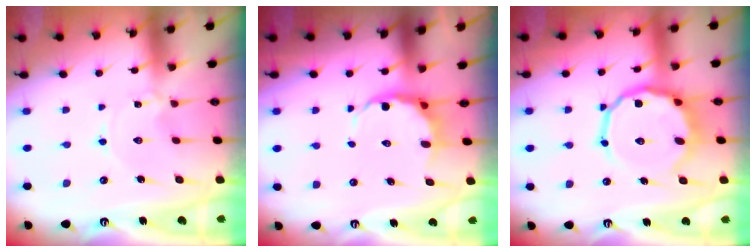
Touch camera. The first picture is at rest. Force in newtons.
{"total": 6.7, "press": 6.2, "slide": 2.4}
{"total": 13.8, "press": 13.5, "slide": 2.7}